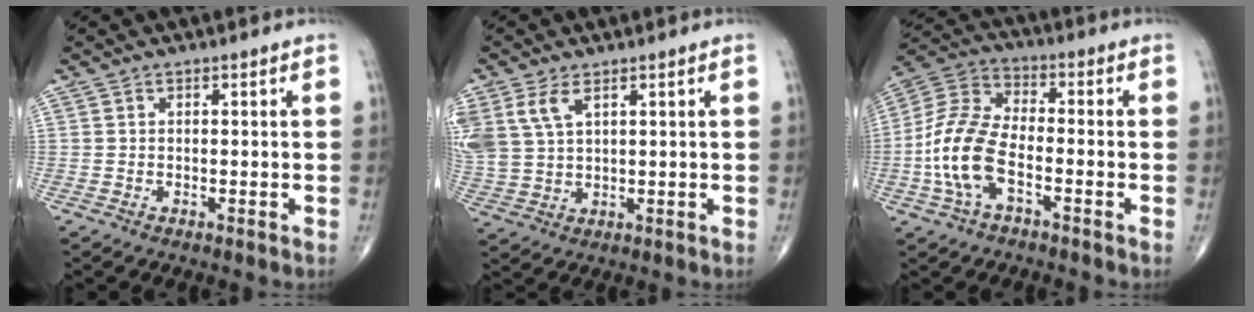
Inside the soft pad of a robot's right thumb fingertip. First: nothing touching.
{"total": 8.0, "force": [3.8, 4.4, 5.5], "torque": [-0.130, -0.001, 0.088]}
{"total": 12.9, "force": [-4.0, 6.4, 10.5], "torque": [-0.222, 0.033, -0.082]}